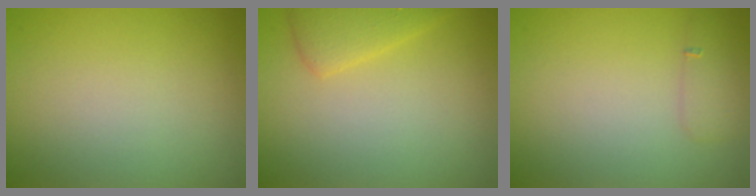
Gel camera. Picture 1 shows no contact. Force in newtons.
{"total": 2.5, "press": 2.5, "slide": 0.2}
{"total": 1.4, "press": 1.4, "slide": 0.0}